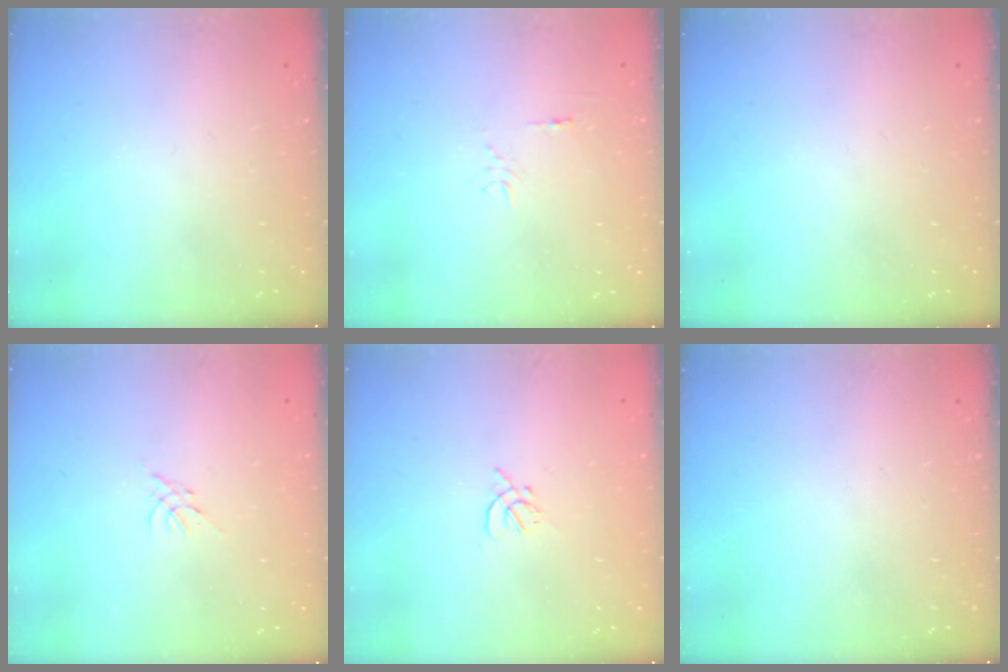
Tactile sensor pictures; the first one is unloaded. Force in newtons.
{"total": 4.9, "press": 4.9, "slide": 0.5}
{"total": 0.0}
{"total": 0.5, "press": 0.4, "slide": 0.3}
{"total": 1.9, "press": 1.8, "slide": 0.5}
{"total": 0.0}